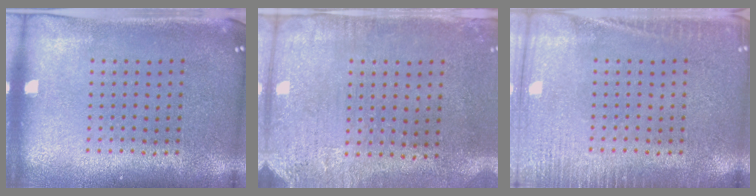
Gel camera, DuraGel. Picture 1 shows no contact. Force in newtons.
{"total": 3.1, "press": 2.5, "slide": 1.9}
{"total": 2.9, "press": 2.9, "slide": 0.4}